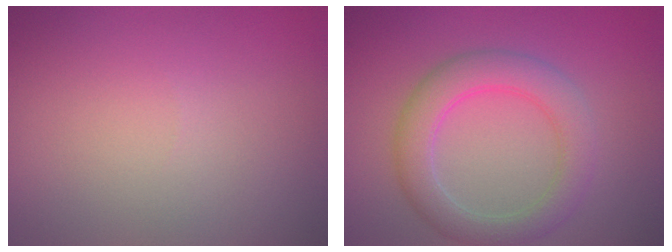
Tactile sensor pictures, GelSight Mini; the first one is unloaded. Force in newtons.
{"total": 4.5, "press": 4.5, "slide": 0.1}